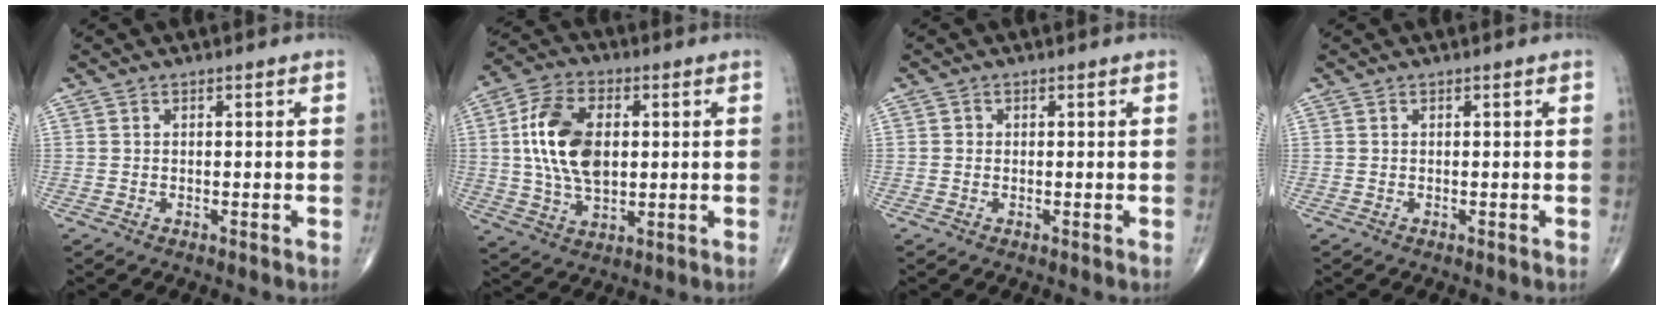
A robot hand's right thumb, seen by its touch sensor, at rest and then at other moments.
{"total": 14.7, "force": [1.7, 8.8, 11.6], "torque": [-0.211, 0.005, 0.032]}
{"total": 0.6, "force": [-0.1, 0.6, 0.1], "torque": [0.002, 0.002, -0.003]}
{"total": 0.0}